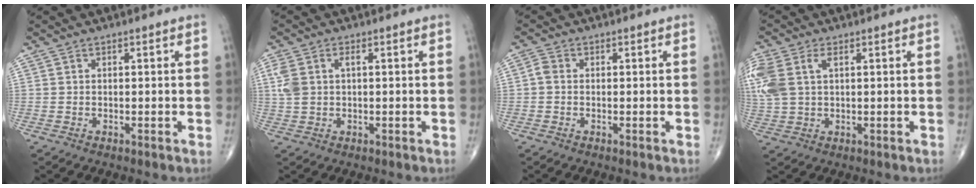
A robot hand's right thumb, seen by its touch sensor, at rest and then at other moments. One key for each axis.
{"total": 4.9, "fx": 1.0, "fy": 2.8, "fz": 3.8, "tx": -0.106, "ty": 0.015, "tz": 0.021}
{"total": 1.7, "fx": -0.2, "fy": 1.3, "fz": 1.1, "tx": -0.019, "ty": 0.002, "tz": -0.010}
{"total": 11.5, "fx": 3.2, "fy": 7.1, "fz": 8.4, "tx": -0.240, "ty": 0.013, "tz": 0.067}